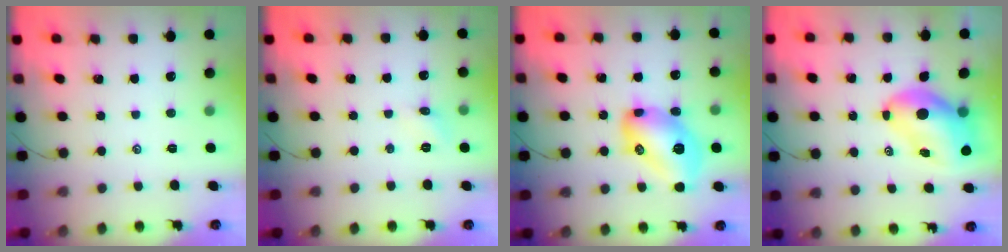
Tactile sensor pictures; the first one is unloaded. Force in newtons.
{"total": 4.7, "press": 4.4, "slide": 1.6}
{"total": 16.2, "press": 16.2, "slide": 0.6}
{"total": 10.3, "press": 9.8, "slide": 2.9}